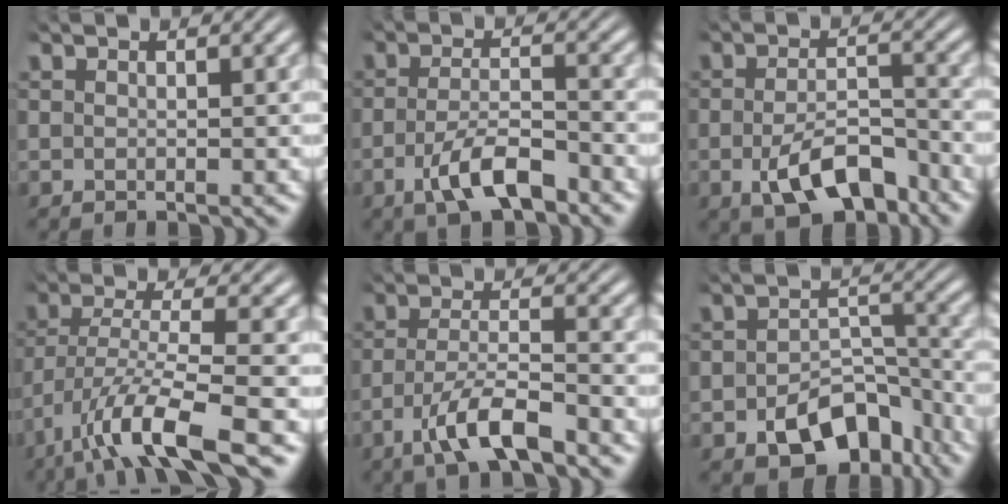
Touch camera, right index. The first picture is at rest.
{"total": 5.1, "force": [-3.1, 1.7, 3.6], "torque": [-0.065, -0.020, -0.045]}
{"total": 5.7, "force": [-3.4, 2.4, 3.9], "torque": [-0.060, -0.020, -0.047]}
{"total": 6.9, "force": [-3.6, 1.9, 5.6], "torque": [-0.119, -0.030, -0.042]}
{"total": 4.9, "force": [-2.9, 1.2, 3.8], "torque": [-0.073, -0.019, -0.041]}
{"total": 7.1, "force": [-4.5, 4.0, 3.8], "torque": [-0.037, -0.011, -0.064]}